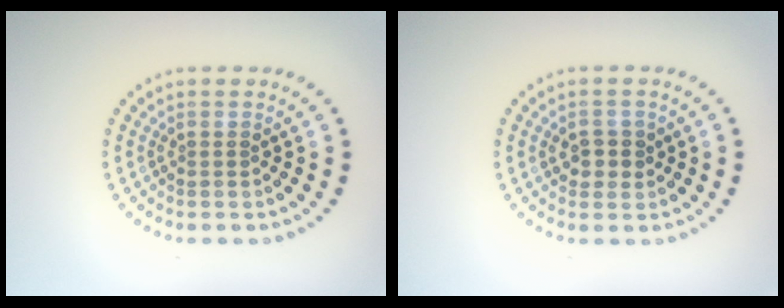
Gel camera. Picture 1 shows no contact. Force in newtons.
{"total": 2.2, "press": 2.1, "slide": 0.5}